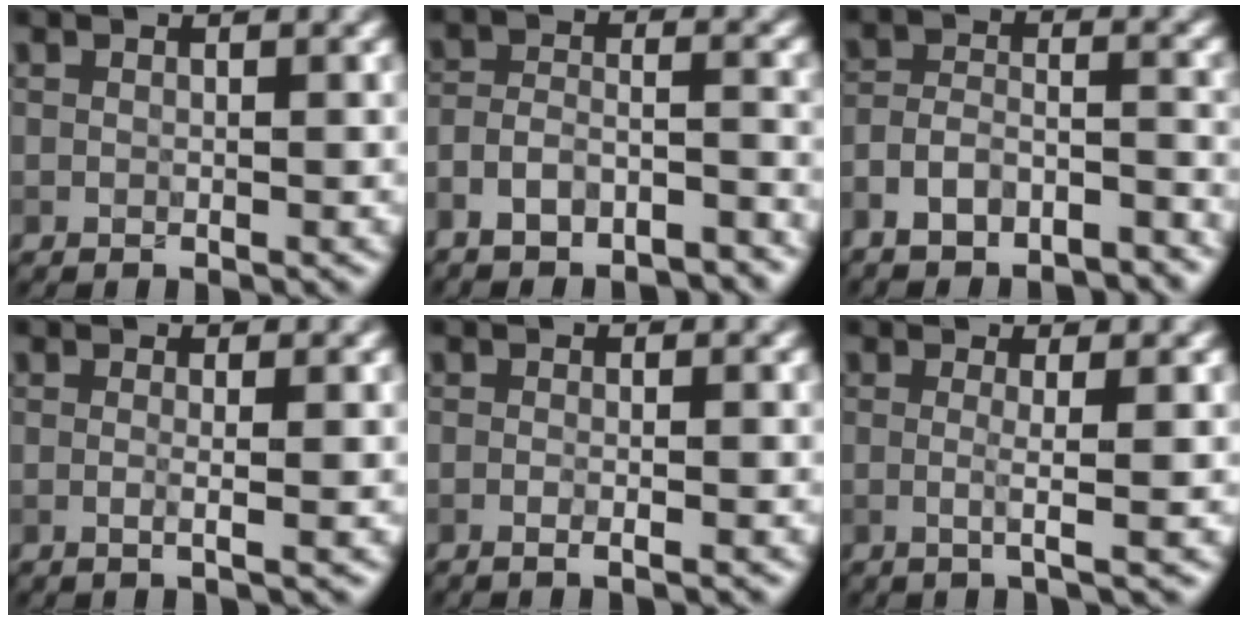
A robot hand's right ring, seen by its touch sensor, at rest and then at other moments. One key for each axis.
{"total": 6.4, "fx": -5.6, "fy": 2.2, "fz": 2.3, "tx": -0.036, "ty": 0.002, "tz": -0.097}
{"total": 6.6, "fx": -5.7, "fy": 2.5, "fz": 2.3, "tx": -0.037, "ty": 0.001, "tz": -0.101}
{"total": 2.9, "fx": 0.6, "fy": 1.6, "fz": 2.3, "tx": -0.004, "ty": 0.006, "tz": -0.023}
{"total": 2.1, "fx": -1.0, "fy": 0.9, "fz": 1.7, "tx": -0.005, "ty": 0.002, "tz": -0.029}
{"total": 2.0, "fx": 0.0, "fy": 0.6, "fz": 1.9, "tx": -0.031, "ty": -0.002, "tz": -0.015}